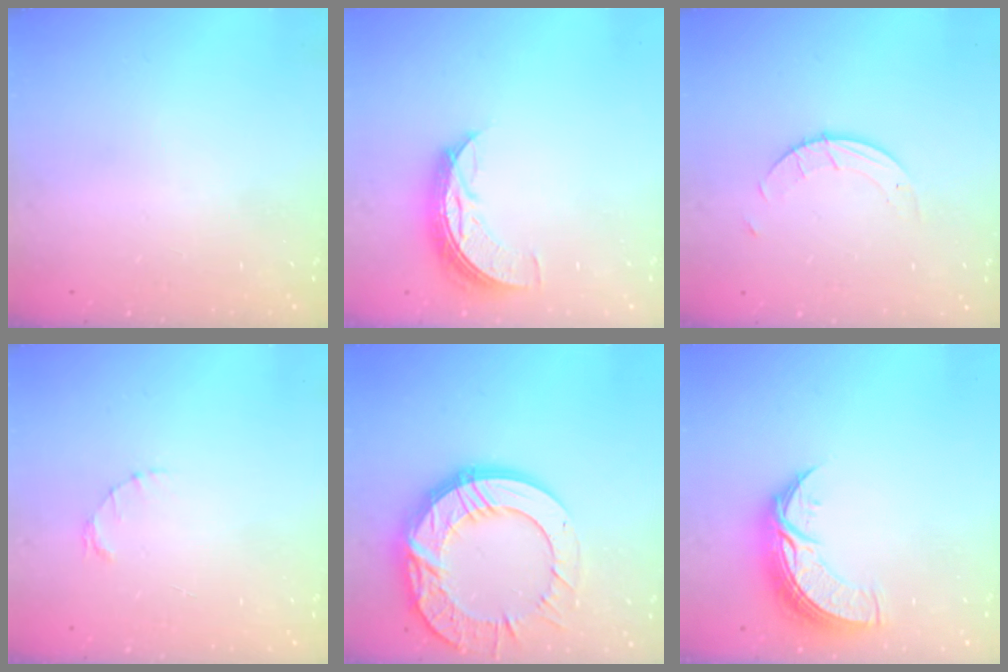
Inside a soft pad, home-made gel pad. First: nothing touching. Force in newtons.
{"total": 7.9, "press": 7.9, "slide": 0.4}
{"total": 3.1, "press": 3.1, "slide": 0.2}
{"total": 1.6, "press": 1.5, "slide": 0.3}
{"total": 22.7, "press": 22.7, "slide": 1.8}
{"total": 9.5, "press": 9.5, "slide": 0.8}